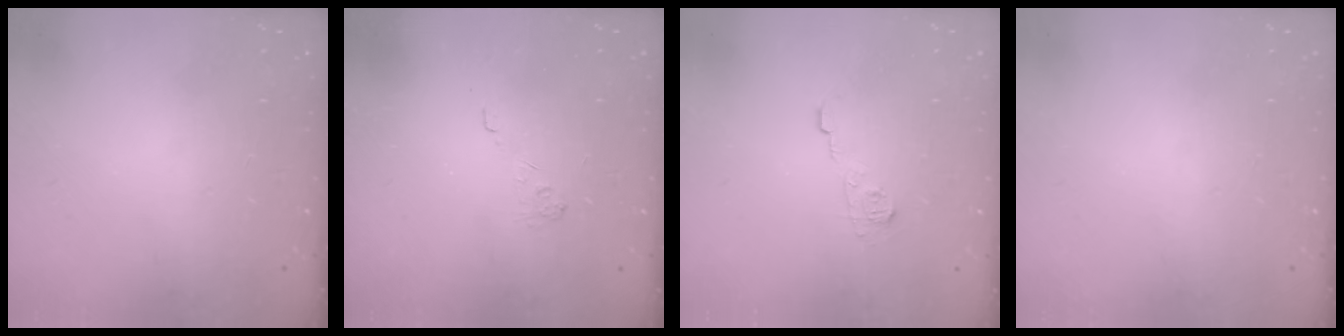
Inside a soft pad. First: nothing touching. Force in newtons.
{"total": 2.1, "press": 1.5, "slide": 1.4}
{"total": 7.0, "press": 7.0, "slide": 0.6}
{"total": 0.0}